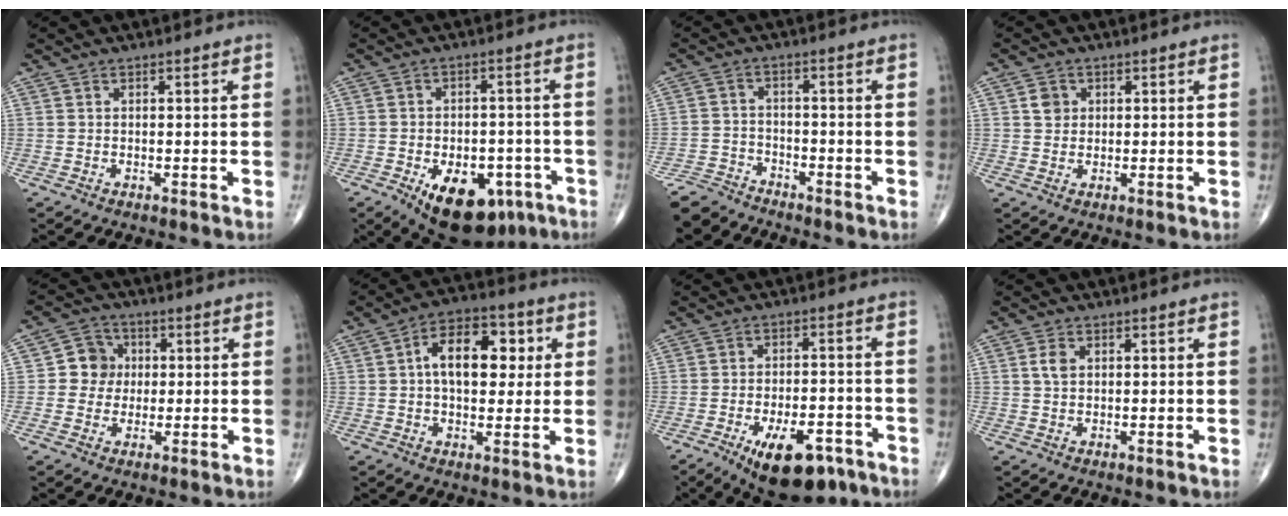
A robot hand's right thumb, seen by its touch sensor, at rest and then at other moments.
{"total": 15.5, "force": [-7.5, 8.9, 10.3], "torque": [-0.131, 0.019, -0.095]}
{"total": 6.7, "force": [-6.2, 2.6, 0.5], "torque": [-0.009, 0.021, -0.122]}
{"total": 2.9, "force": [0.8, 2.5, 1.1], "torque": [-0.006, -0.003, 0.012]}
{"total": 6.3, "force": [0.5, 5.9, 2.2], "torque": [-0.003, 0.009, -0.002]}
{"total": 13.0, "force": [2.4, 7.7, 10.2], "torque": [-0.127, 0.016, 0.029]}
{"total": 14.0, "force": [-8.2, 6.3, 9.6], "torque": [-0.129, 0.034, -0.116]}
{"total": 2.4, "force": [0.6, 1.6, 1.7], "torque": [-0.034, 0.002, 0.013]}